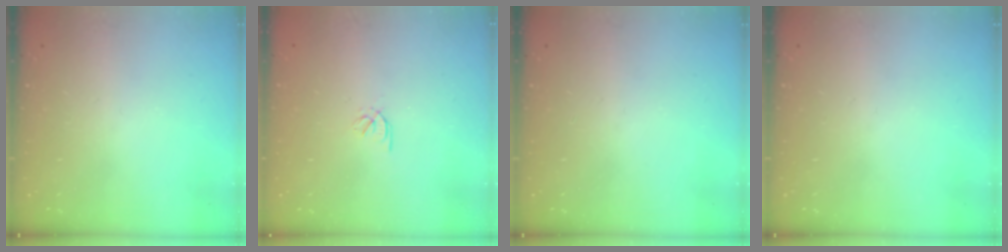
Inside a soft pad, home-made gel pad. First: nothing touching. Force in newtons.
{"total": 1.7, "press": 1.6, "slide": 0.6}
{"total": 0.0}
{"total": 0.0}